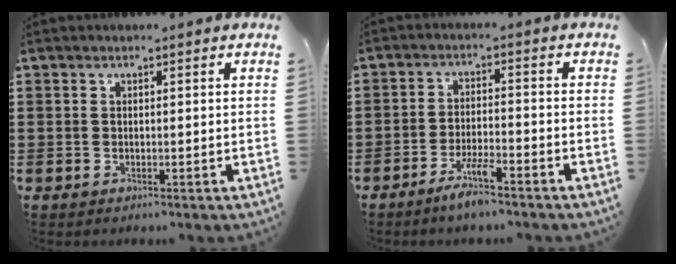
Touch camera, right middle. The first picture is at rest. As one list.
[{"total": 4.4, "force": [-3.5, 0.4, 2.7], "torque": [-0.059, -0.001, -0.068]}]